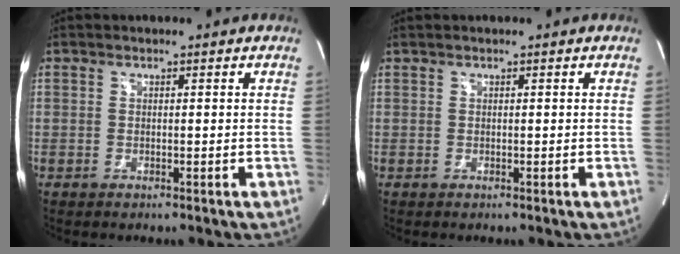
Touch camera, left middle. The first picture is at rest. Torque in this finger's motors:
{"motor_torque": [0.24, 0.05, -0.05, -0.01]}